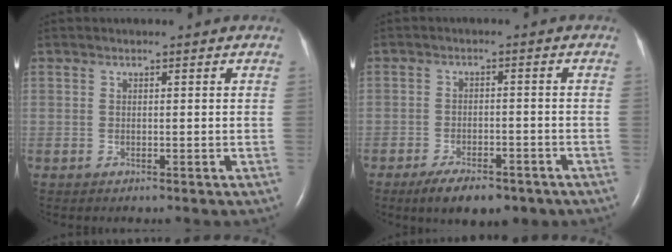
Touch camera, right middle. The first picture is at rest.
{"total": 7.7, "force": [-5.6, 3.0, 4.4], "torque": [-0.066, -0.003, -0.083]}